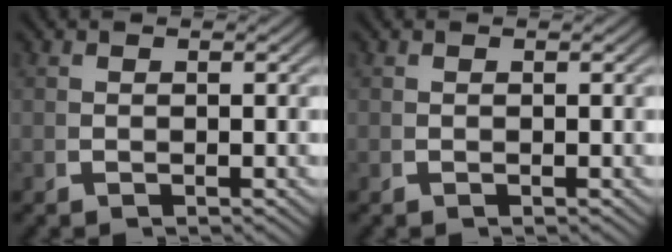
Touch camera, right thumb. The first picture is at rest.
{"total": 0.0}